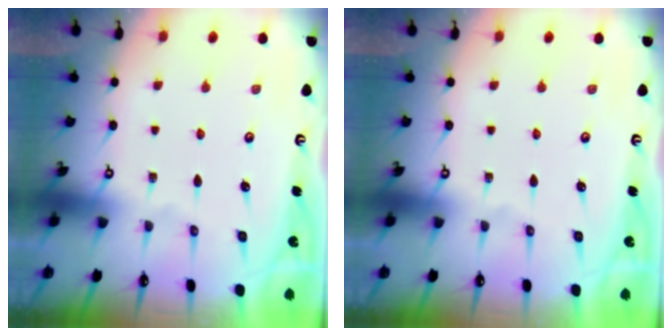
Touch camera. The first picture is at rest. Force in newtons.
{"total": 0.0}